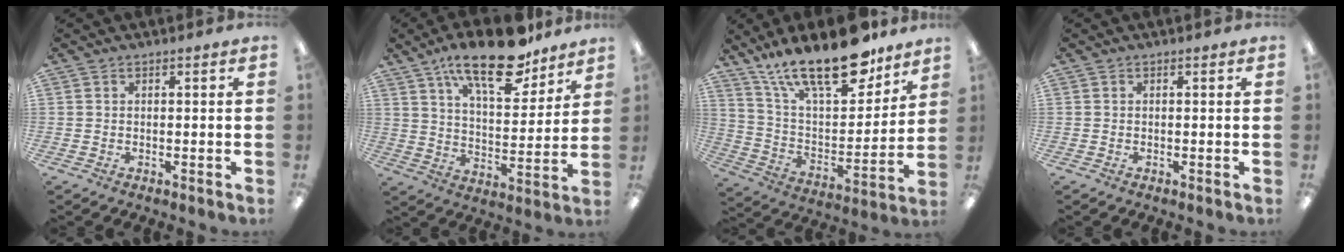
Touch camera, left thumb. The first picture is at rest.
{"total": 19.4, "force": [13.3, 7.5, 12.0], "torque": [-0.190, -0.071, 0.220]}
{"total": 23.3, "force": [17.0, 8.2, 13.7], "torque": [-0.232, -0.106, 0.295]}
{"total": 0.0}